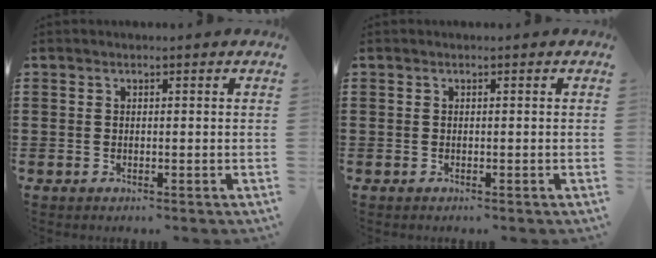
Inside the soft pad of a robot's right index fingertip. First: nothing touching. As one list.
[{"total": 0.0}]